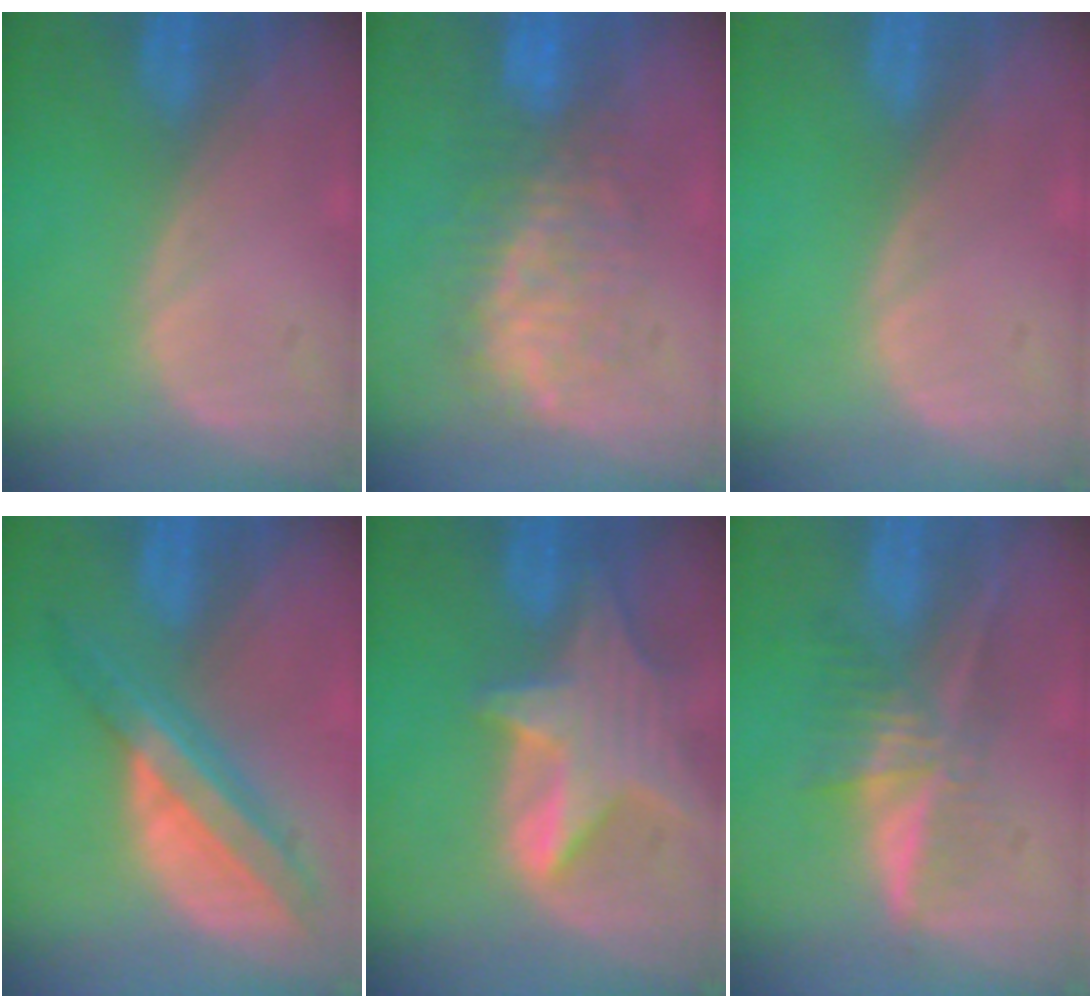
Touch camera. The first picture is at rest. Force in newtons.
{"total": 7.6, "press": 7.5, "slide": 1.0}
{"total": 0.0}
{"total": 8.1, "press": 6.8, "slide": 4.3}
{"total": 8.4, "press": 7.5, "slide": 3.7}
{"total": 5.9, "press": 5.6, "slide": 2.0}